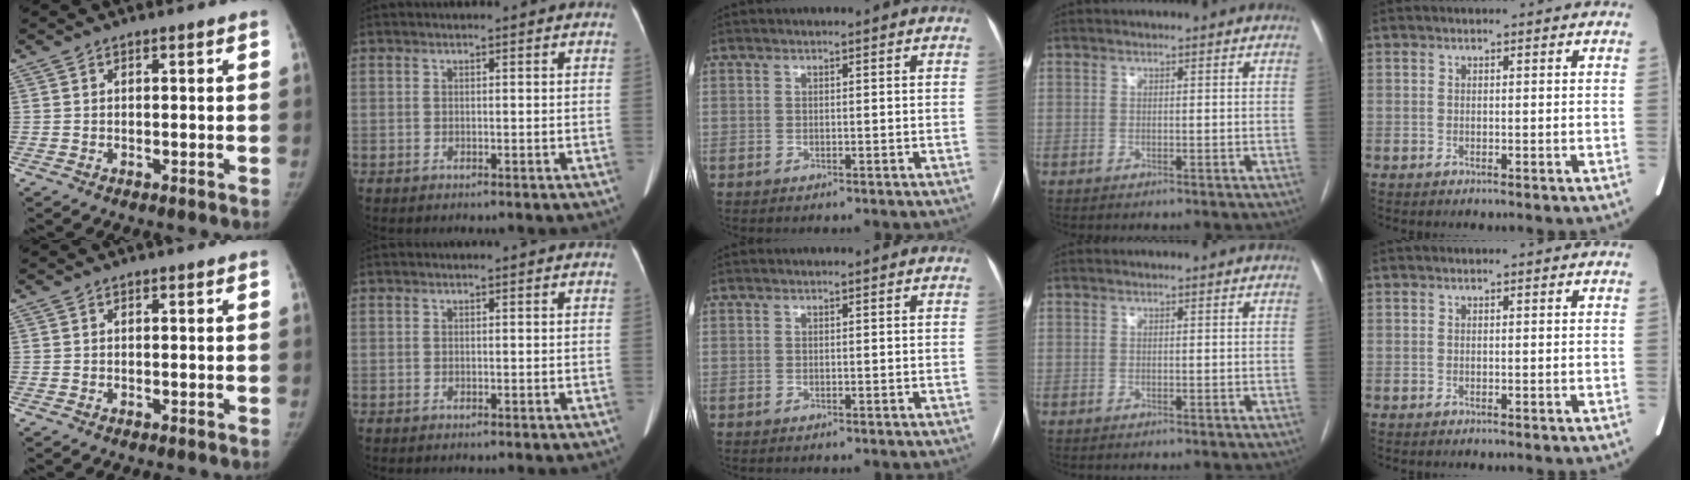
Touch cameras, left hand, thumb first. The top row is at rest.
{}